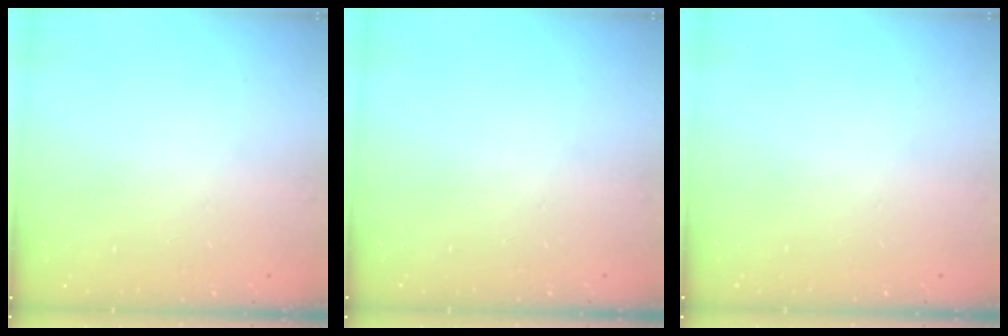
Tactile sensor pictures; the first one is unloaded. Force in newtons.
{"total": 0.0}
{"total": 0.0}